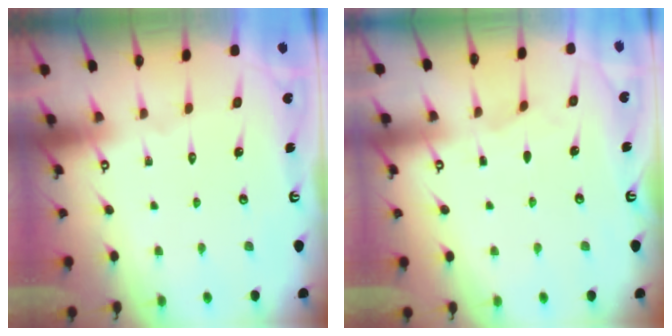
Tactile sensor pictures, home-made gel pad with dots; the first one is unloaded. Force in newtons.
{"total": 2.4, "press": 2.4, "slide": 0.2}